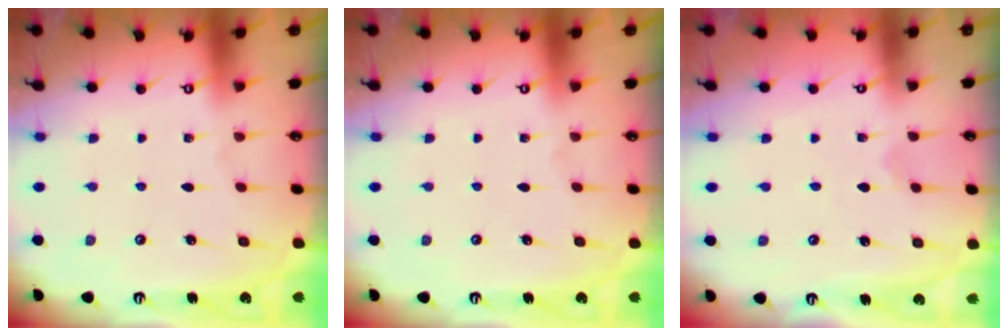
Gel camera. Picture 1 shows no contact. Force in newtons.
{"total": 0.0}
{"total": 1.2, "press": 1.2, "slide": 0.2}